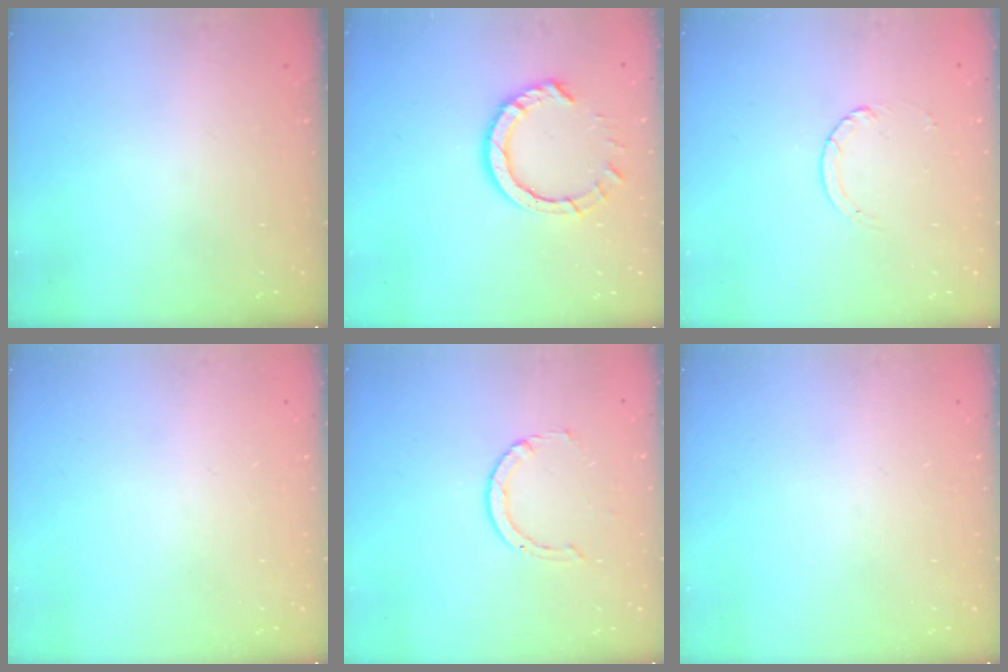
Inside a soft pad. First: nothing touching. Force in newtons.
{"total": 8.6, "press": 8.5, "slide": 0.6}
{"total": 2.5, "press": 2.4, "slide": 0.2}
{"total": 0.0}
{"total": 3.6, "press": 3.6, "slide": 0.4}
{"total": 0.0}